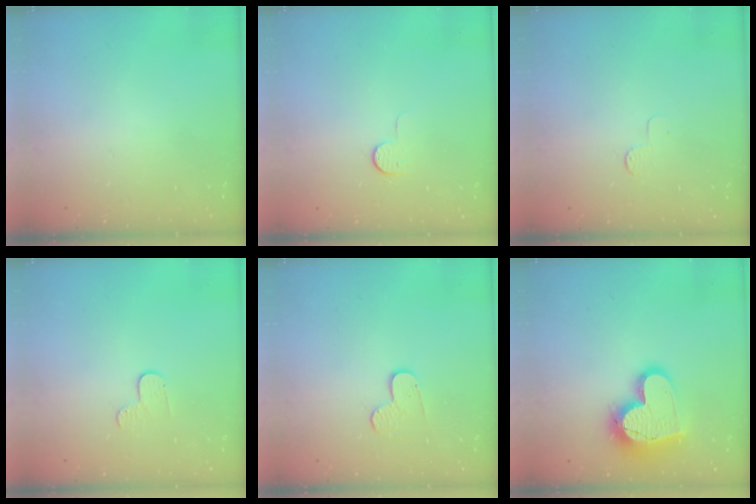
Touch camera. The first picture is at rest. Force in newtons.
{"total": 4.9, "press": 4.9, "slide": 0.5}
{"total": 2.6, "press": 2.6, "slide": 0.3}
{"total": 3.9, "press": 3.9, "slide": 0.4}
{"total": 4.0, "press": 4.0, "slide": 0.2}
{"total": 17.1, "press": 17.0, "slide": 1.5}